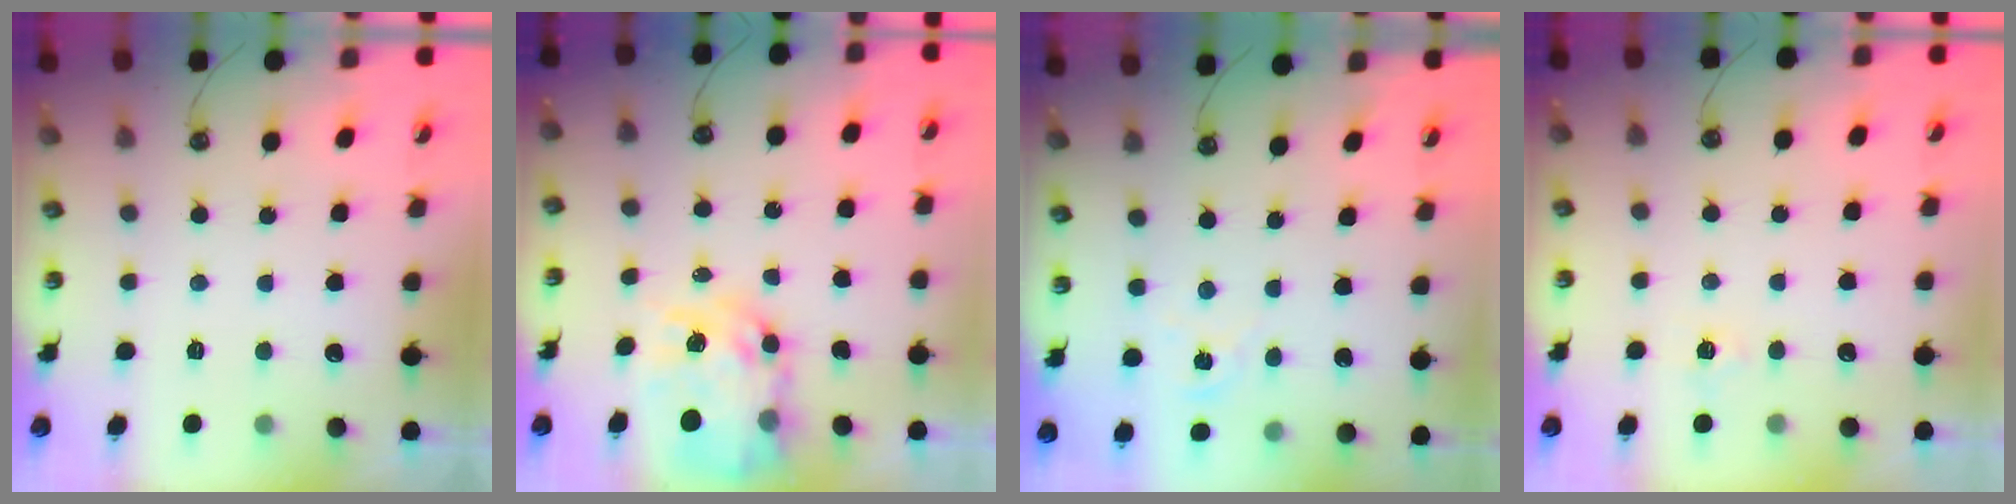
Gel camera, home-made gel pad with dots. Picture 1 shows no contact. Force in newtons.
{"total": 14.1, "press": 14.1, "slide": 1.2}
{"total": 1.8, "press": 1.8, "slide": 0.3}
{"total": 4.3, "press": 4.2, "slide": 0.7}